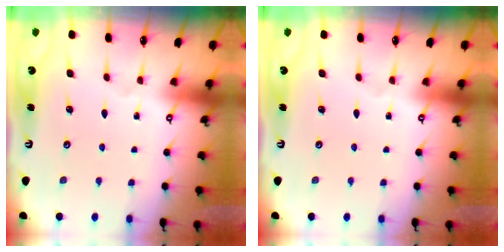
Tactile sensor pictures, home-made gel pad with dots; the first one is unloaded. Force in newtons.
{"total": 0.0}